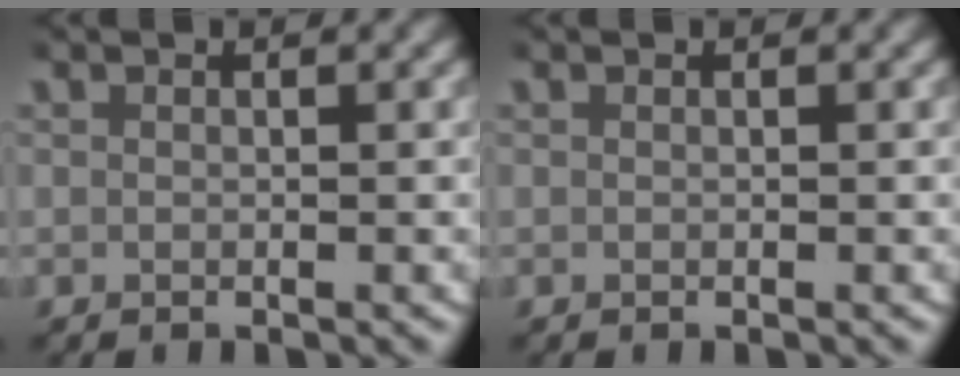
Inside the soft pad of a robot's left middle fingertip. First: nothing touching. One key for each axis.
{"total": 0.0}